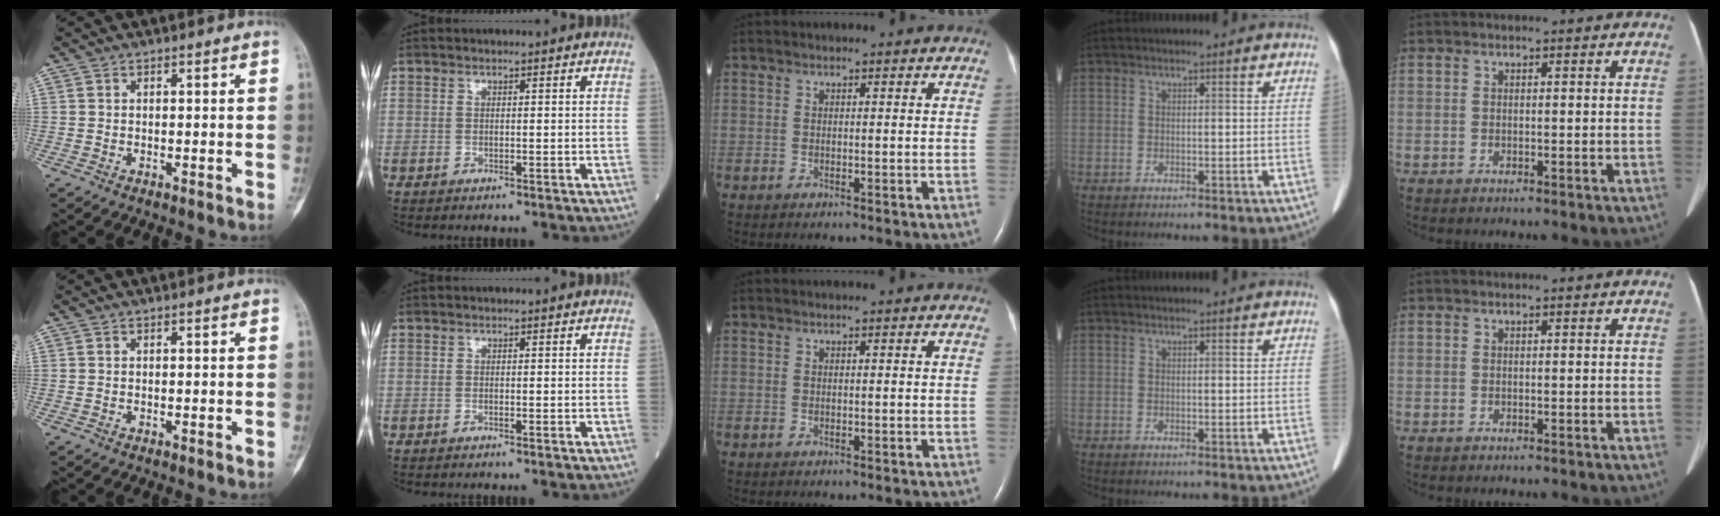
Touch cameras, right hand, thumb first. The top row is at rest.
{}